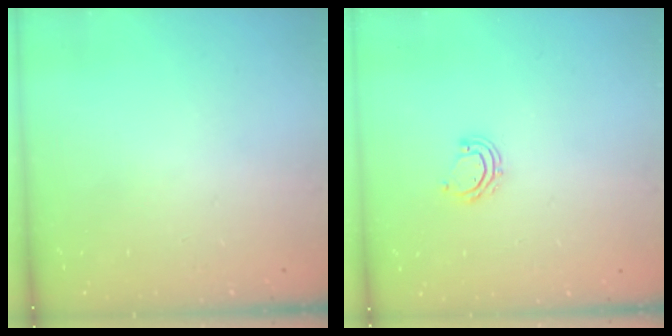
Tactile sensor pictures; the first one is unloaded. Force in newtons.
{"total": 4.5, "press": 4.4, "slide": 0.4}